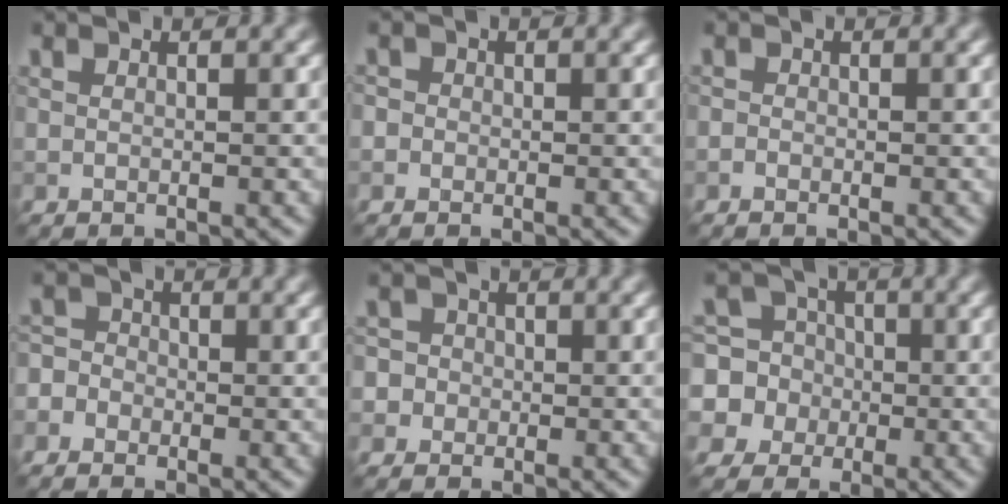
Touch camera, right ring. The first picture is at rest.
{"total": 1.2, "force": [0.1, 1.2, 0.3], "torque": [0.006, 0.001, -0.011]}
{"total": 0.5, "force": [-0.4, 0.3, 0.1], "torque": [0.001, -0.003, -0.008]}
{"total": 3.3, "force": [-1.7, 2.7, 0.7], "torque": [0.001, 0.010, -0.048]}
{"total": 3.9, "force": [-0.5, 3.8, 0.9], "torque": [0.013, 0.023, -0.036]}
{"total": 8.5, "force": [-0.5, 8.2, 2.1], "torque": [-0.068, 0.018, -0.038]}